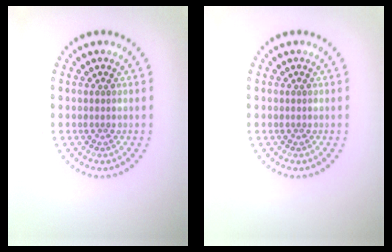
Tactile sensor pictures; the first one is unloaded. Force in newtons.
{"total": 0.0}